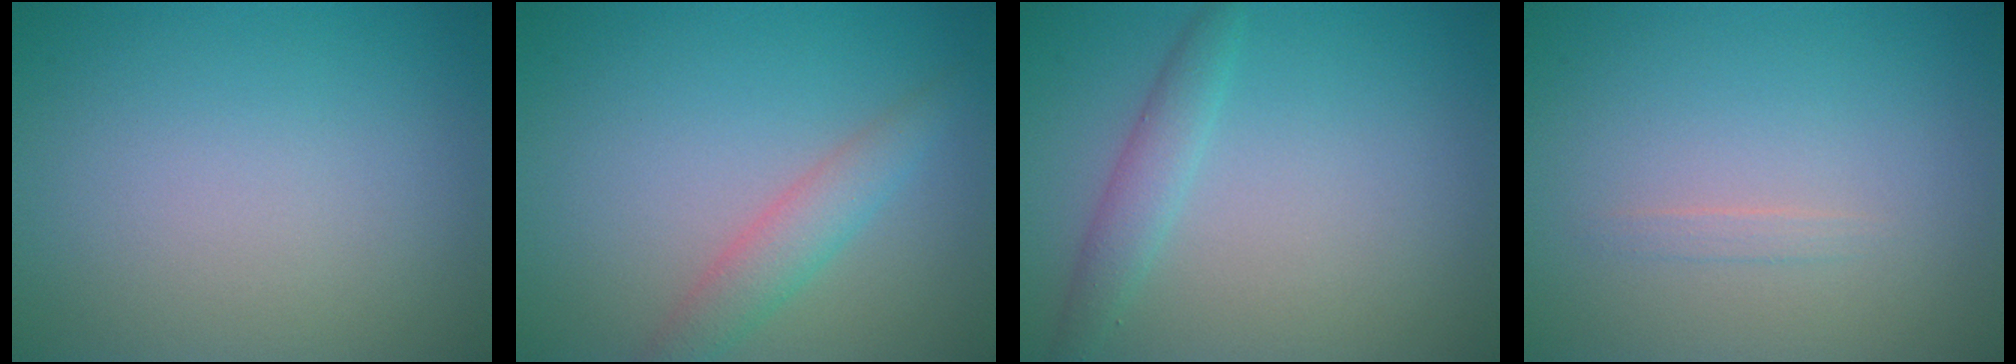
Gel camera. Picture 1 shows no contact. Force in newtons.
{"total": 2.7, "press": 2.7, "slide": 0.1}
{"total": 2.0, "press": 2.0, "slide": 0.3}
{"total": 0.6, "press": 0.6, "slide": 0.0}